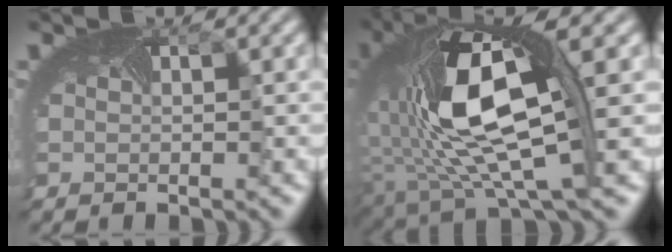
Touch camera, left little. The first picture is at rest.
{"total": 10.7, "force": [0.8, 4.5, 9.6], "torque": [-0.205, -0.023, 0.029]}